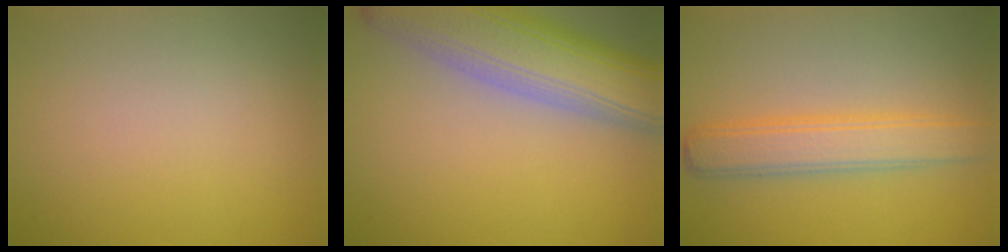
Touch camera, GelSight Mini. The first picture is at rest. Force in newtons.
{"total": 10.3, "press": 10.3, "slide": 0.5}
{"total": 4.3, "press": 4.3, "slide": 0.2}